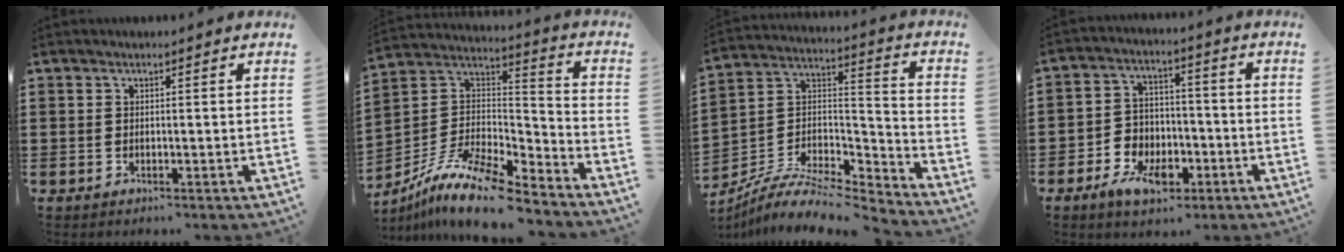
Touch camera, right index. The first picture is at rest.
{"total": 12.0, "force": [-9.5, 2.3, 7.0], "torque": [-0.142, 0.015, -0.188]}
{"total": 7.7, "force": [-6.4, 2.5, 3.5], "torque": [-0.077, 0.001, -0.131]}
{"total": 6.7, "force": [-3.4, 4.8, 3.4], "torque": [-0.080, 0.016, -0.063]}